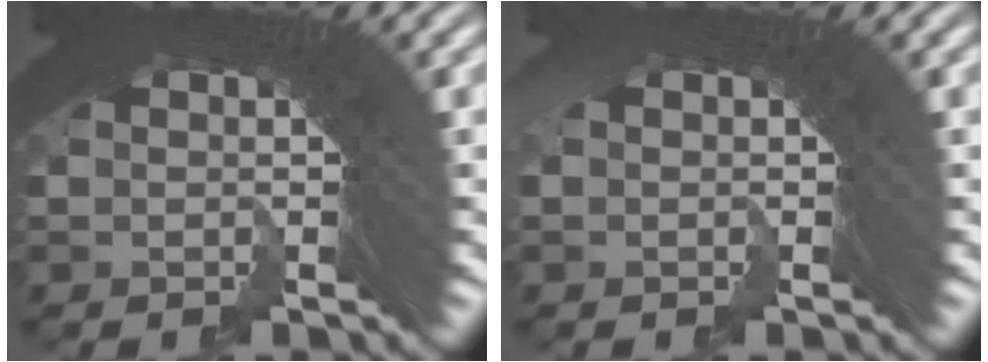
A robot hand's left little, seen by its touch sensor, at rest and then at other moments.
{"total": 2.5, "force": [-0.1, -1.8, -1.8], "torque": [0.031, 0.000, -0.001]}